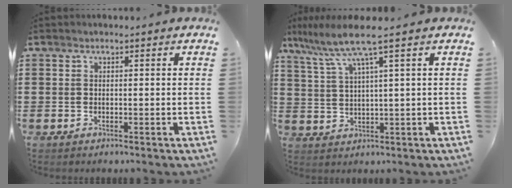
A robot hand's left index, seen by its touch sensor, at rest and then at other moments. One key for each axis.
{"total": 6.5, "fx": 3.9, "fy": -0.2, "fz": 5.2, "tx": -0.122, "ty": -0.018, "tz": 0.062}